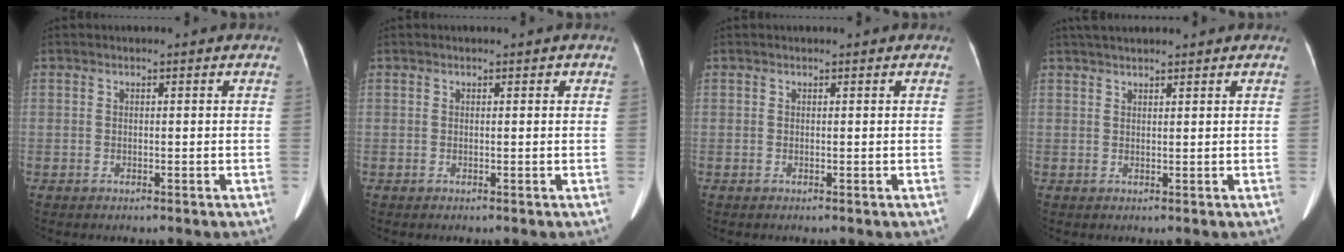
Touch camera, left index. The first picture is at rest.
{"total": 0.7, "force": [0.5, 0.2, 0.4], "torque": [-0.003, -0.001, 0.004]}
{"total": 0.8, "force": [0.7, 0.0, 0.3], "torque": [-0.007, 0.002, 0.010]}
{"total": 5.4, "force": [4.7, 0.6, 2.5], "torque": [-0.034, 0.024, 0.073]}